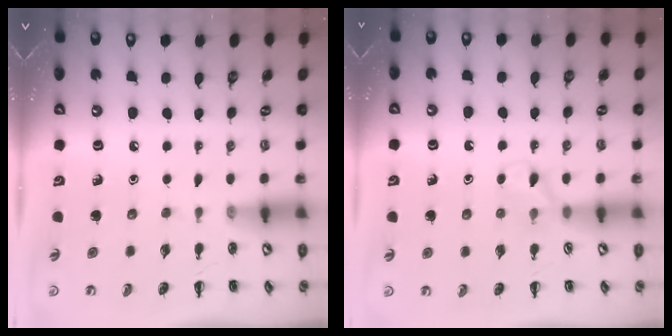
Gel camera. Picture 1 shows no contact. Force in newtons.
{"total": 3.7, "press": 3.4, "slide": 1.5}